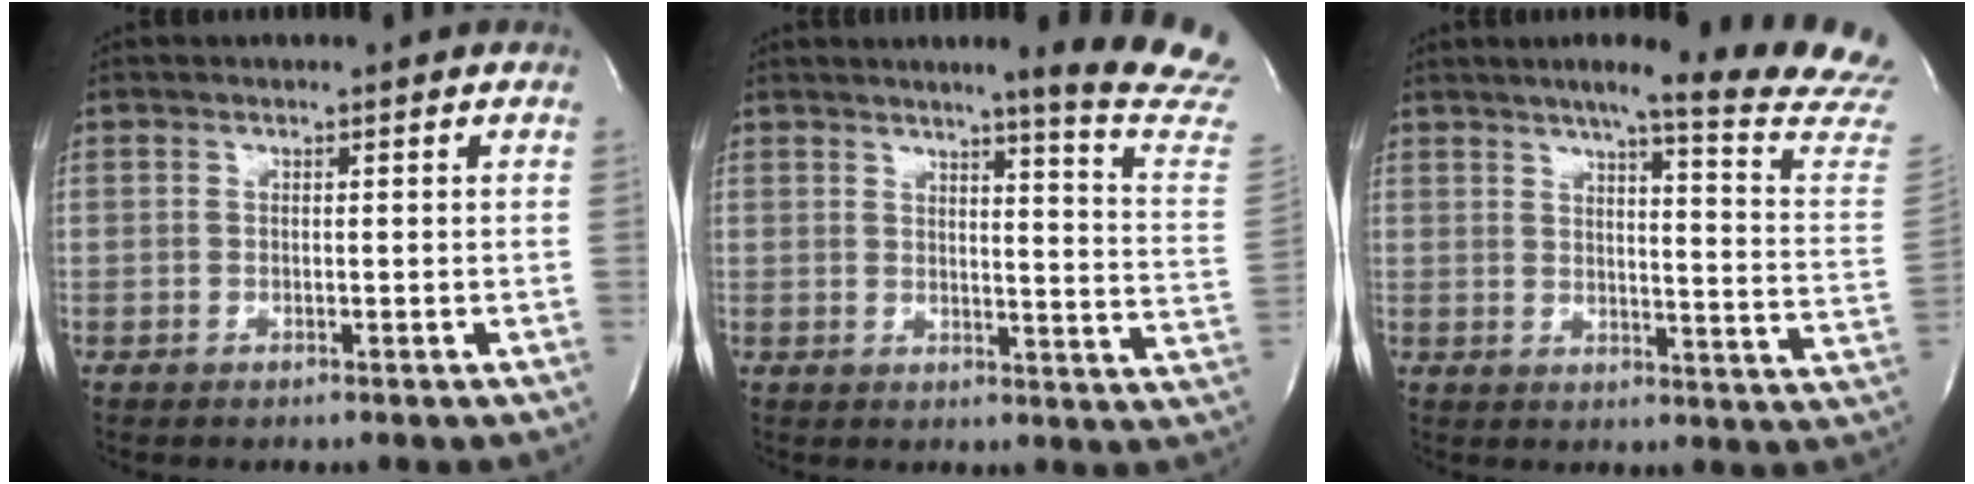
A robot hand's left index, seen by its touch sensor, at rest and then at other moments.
{"total": 14.0, "force": [12.0, -2.2, 6.8], "torque": [-0.087, -0.099, 0.127]}
{"total": 19.7, "force": [17.2, -1.7, 9.6], "torque": [-0.131, -0.094, 0.198]}